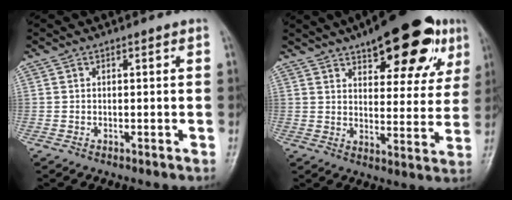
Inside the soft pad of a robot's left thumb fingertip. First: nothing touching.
{"total": 20.7, "force": [11.3, 8.5, 15.1], "torque": [-0.166, -0.020, 0.157]}